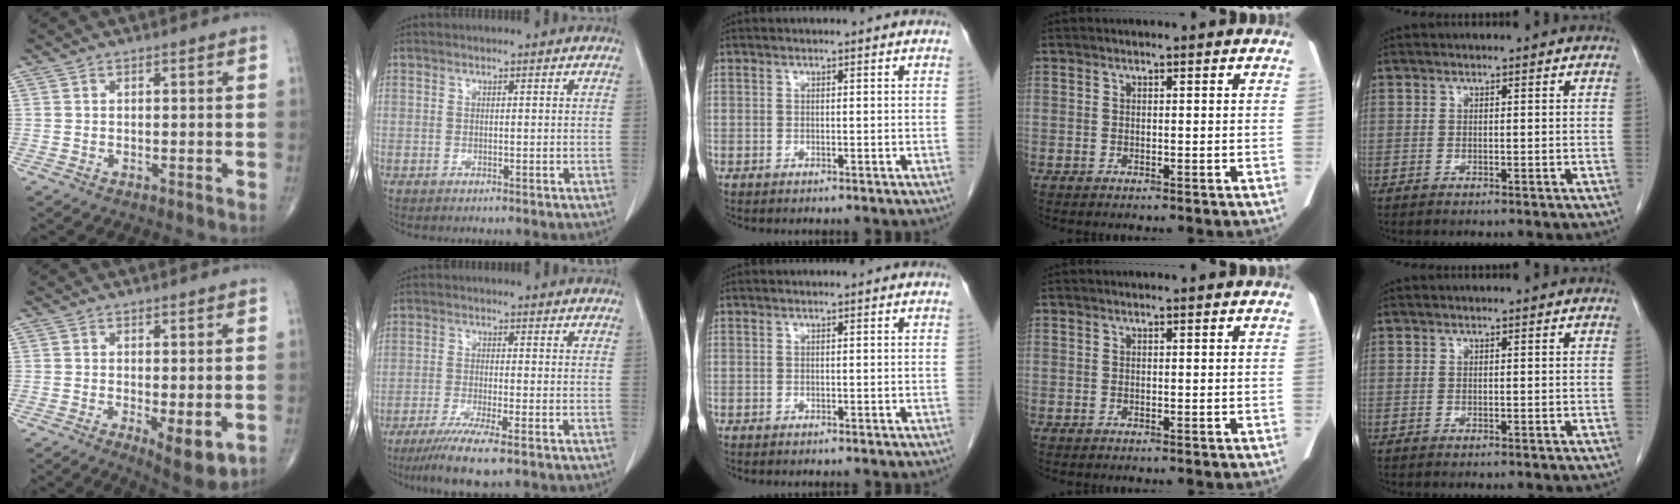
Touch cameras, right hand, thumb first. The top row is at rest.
{"thumb": {"total": 6.5, "force": [-1.4, 2.3, 6.0], "torque": [-0.081, -0.020, -0.015]}, "index": {"total": 7.4, "force": [-5.1, -0.1, 5.3], "torque": [-0.089, -0.019, -0.083]}}